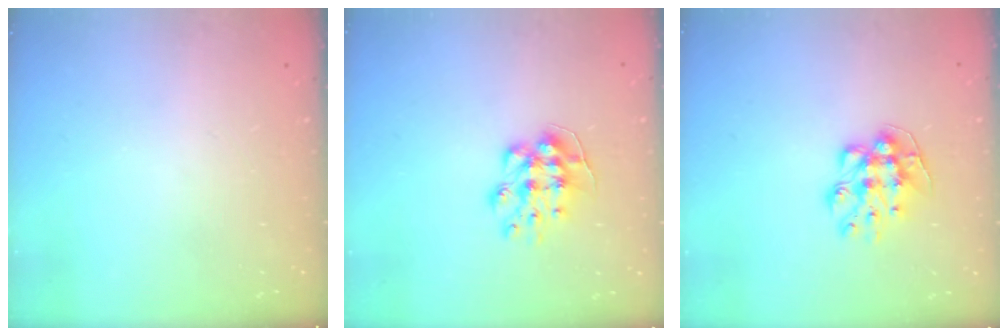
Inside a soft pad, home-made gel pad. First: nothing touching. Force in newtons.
{"total": 9.1, "press": 9.1, "slide": 0.3}
{"total": 9.3, "press": 9.3, "slide": 0.4}